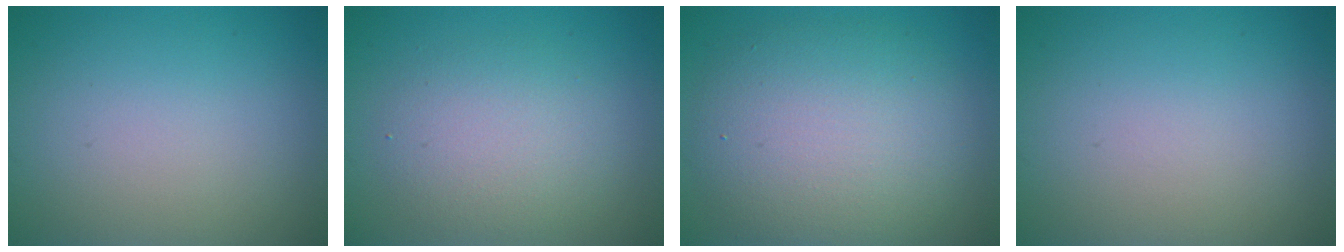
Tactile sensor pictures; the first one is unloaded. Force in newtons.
{"total": 3.8, "press": 3.8, "slide": 0.2}
{"total": 8.1, "press": 8.1, "slide": 0.3}
{"total": 0.0}